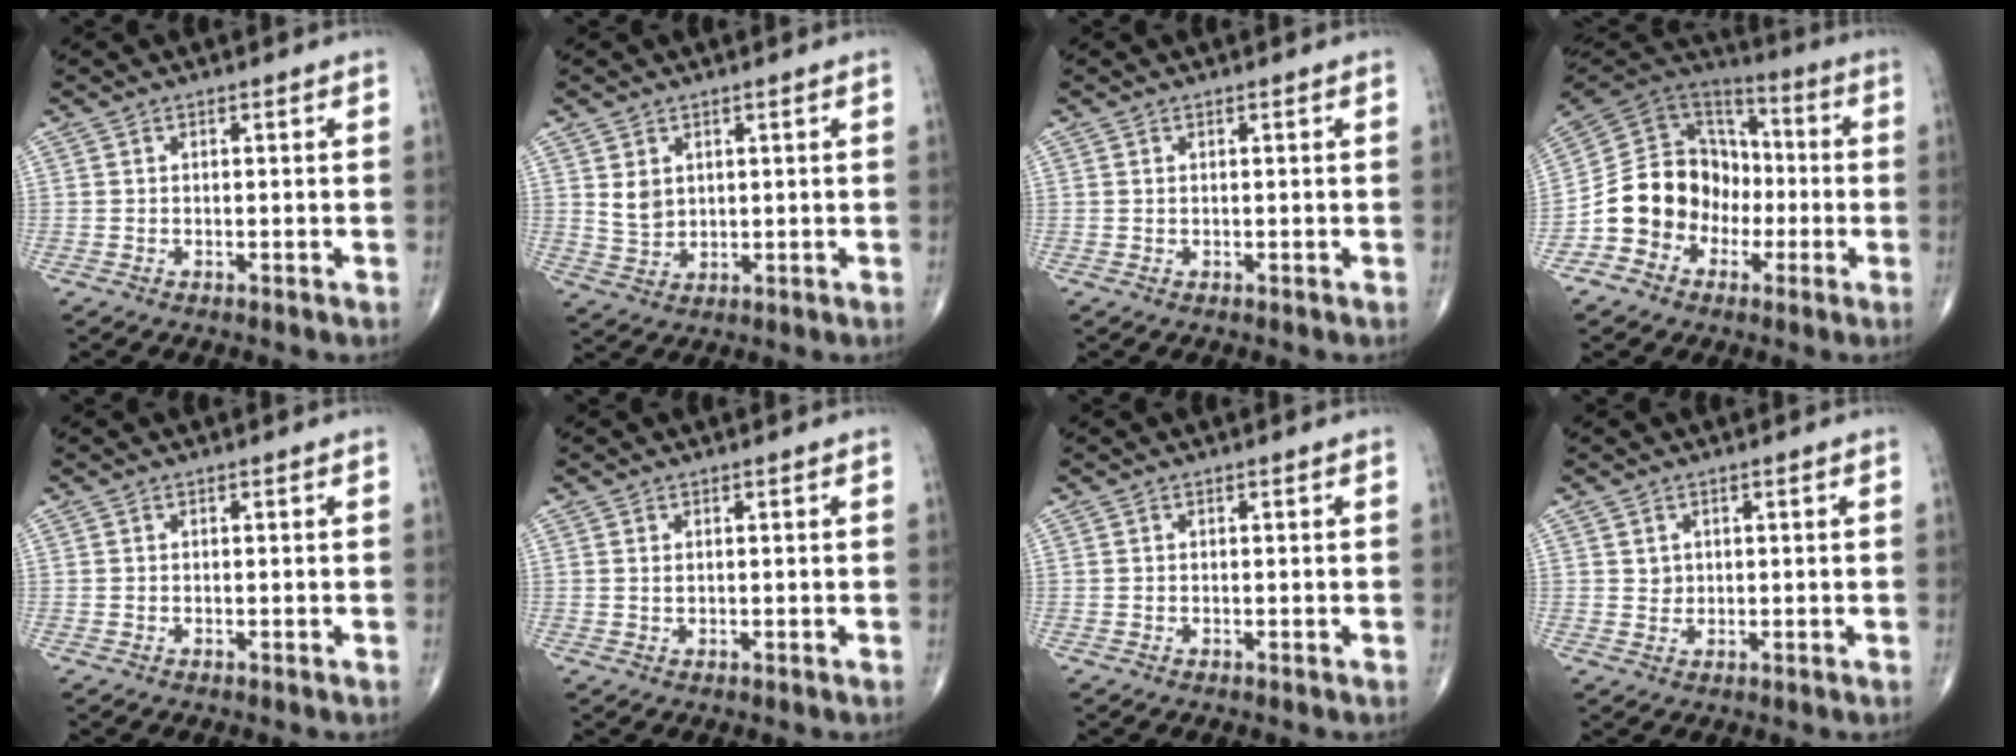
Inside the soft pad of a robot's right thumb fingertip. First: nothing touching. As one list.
[{"total": 4.0, "force": [1.4, 3.0, 2.3], "torque": [-0.032, -0.015, 0.037]}, {"total": 0.0}, {"total": 15.2, "force": [-4.3, 13.1, 6.5], "torque": [-0.070, 0.073, -0.079]}, {"total": 0.0}, {"total": 0.6, "force": [0.2, 0.3, 0.5], "torque": [-0.009, 0.001, 0.006]}, {"total": 0.0}, {"total": 1.5, "force": [0.6, 1.3, 0.4], "torque": [0.002, -0.004, 0.011]}]